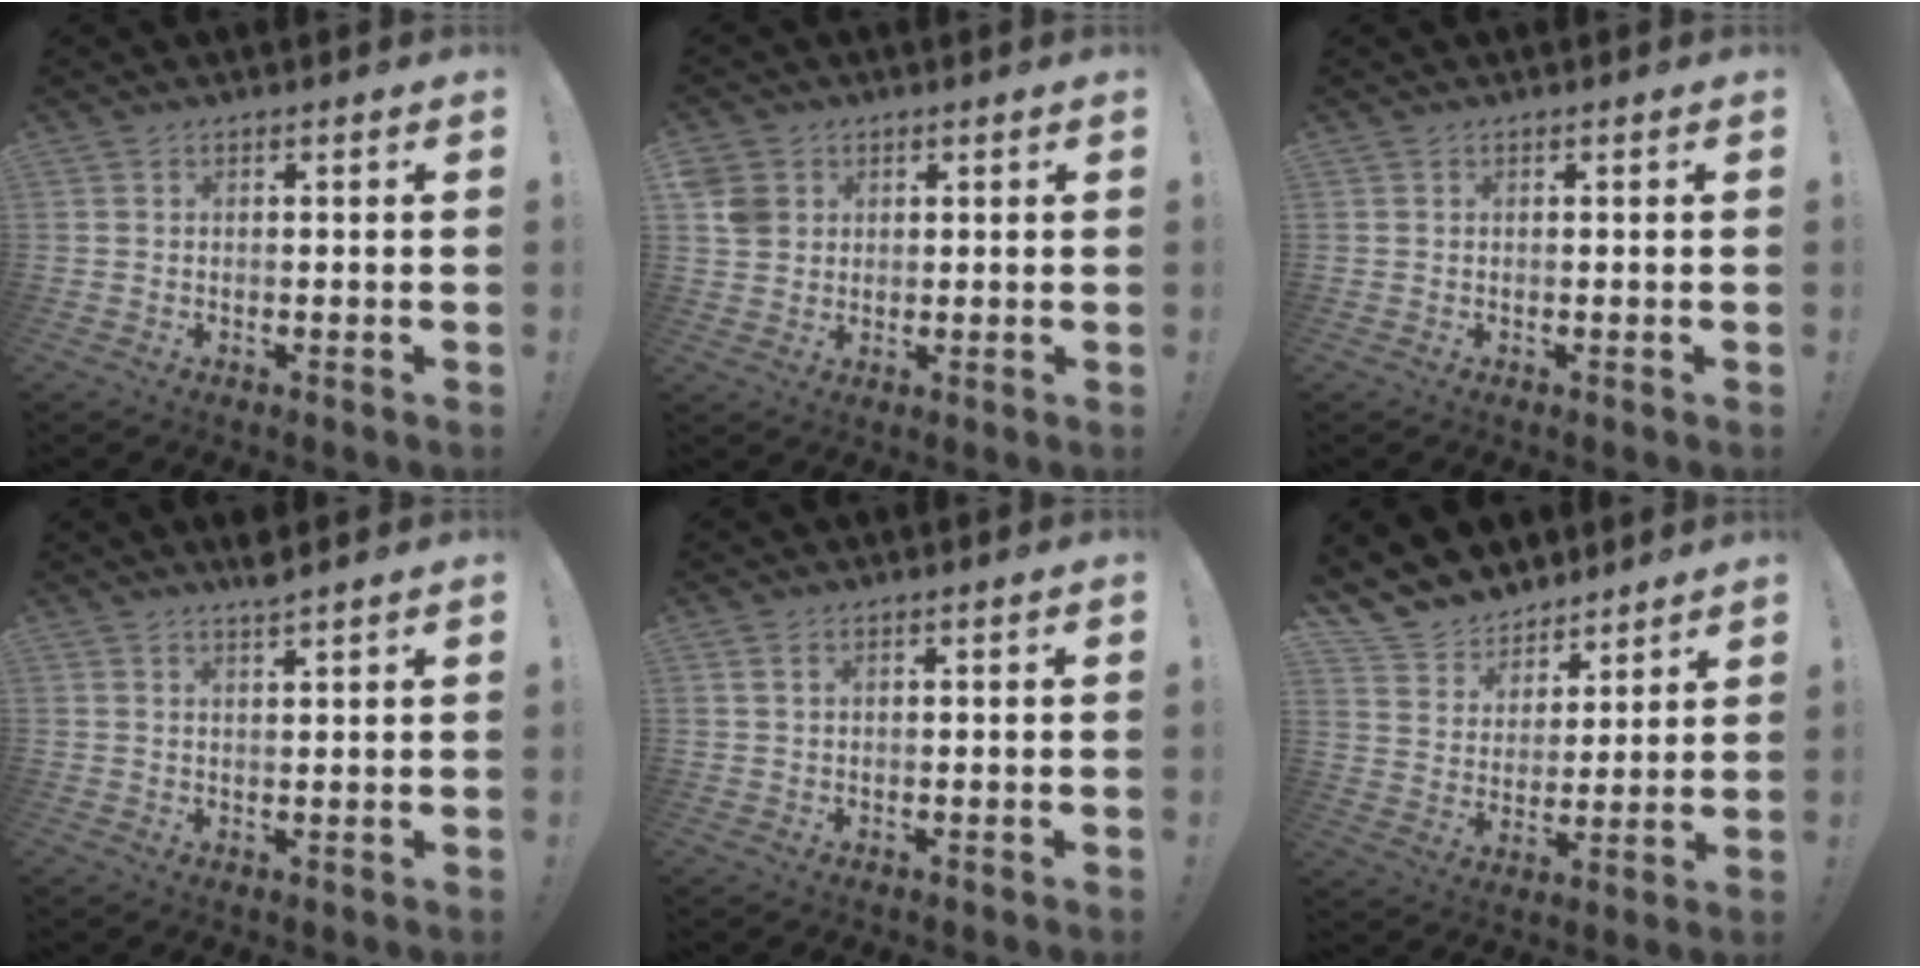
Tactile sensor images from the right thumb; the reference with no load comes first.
{"total": 5.6, "force": [2.0, 5.0, 1.6], "torque": [-0.031, 0.000, 0.040]}
{"total": 0.0}
{"total": 3.3, "force": [2.7, -0.4, 1.8], "torque": [-0.030, -0.017, 0.045]}
{"total": 1.7, "force": [0.8, 0.8, 1.2], "torque": [-0.026, 0.002, 0.015]}
{"total": 10.2, "force": [7.9, 6.3, 0.9], "torque": [-0.026, -0.070, 0.155]}